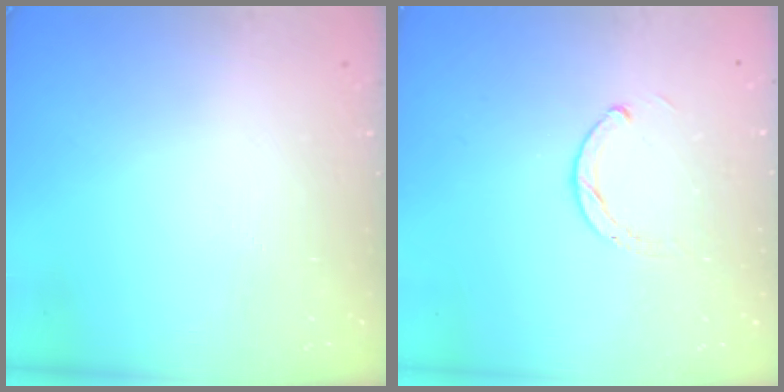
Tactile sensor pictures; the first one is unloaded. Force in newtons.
{"total": 2.5, "press": 2.5, "slide": 0.3}